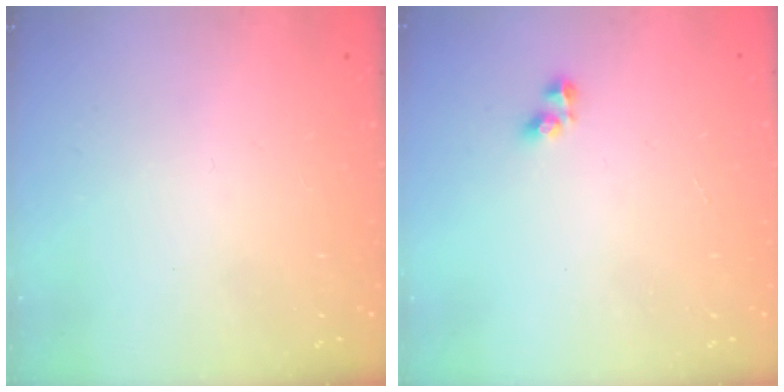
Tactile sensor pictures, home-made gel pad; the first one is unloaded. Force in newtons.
{"total": 2.5, "press": 2.5, "slide": 0.1}